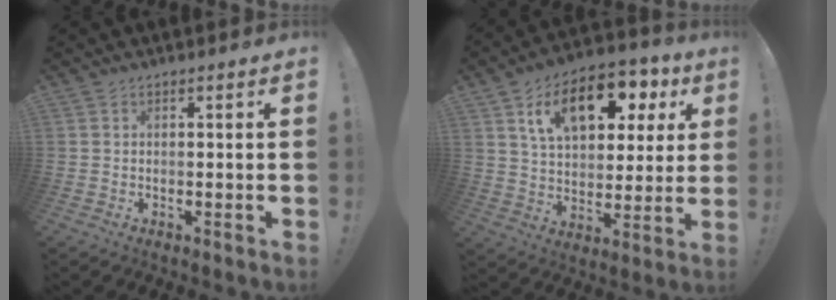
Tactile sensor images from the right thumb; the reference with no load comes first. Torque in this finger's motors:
{"motor_torque": [2.50, 2.51, 0.52, 0.51, 0.45]}